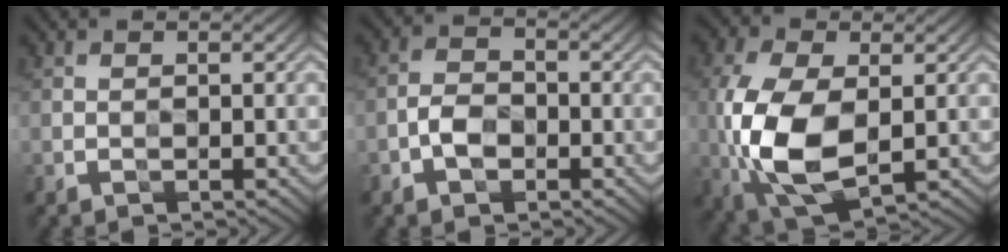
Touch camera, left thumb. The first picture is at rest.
{"total": 3.5, "force": [-1.5, 2.2, 2.2], "torque": [-0.040, 0.005, -0.036]}
{"total": 12.5, "force": [-1.1, 6.9, 10.3], "torque": [-0.264, -0.009, -0.015]}